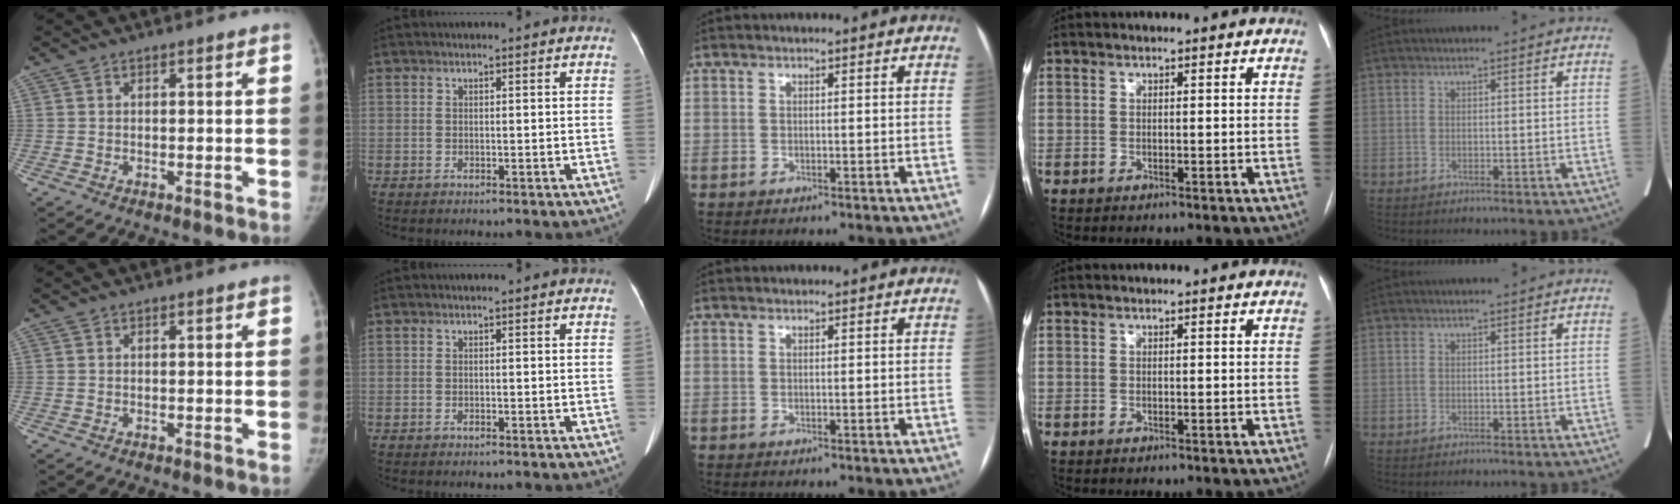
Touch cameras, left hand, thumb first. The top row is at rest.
{}